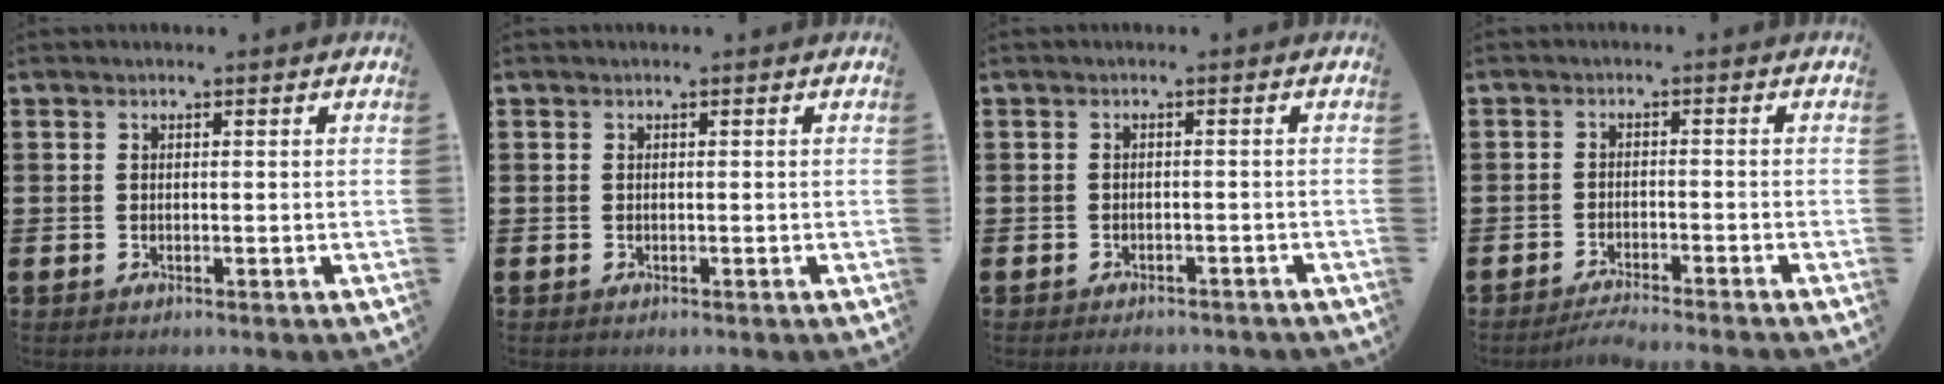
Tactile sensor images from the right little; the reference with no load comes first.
{"total": 0.0}
{"total": 1.1, "force": [-1.1, 0.2, 0.1], "torque": [-0.006, 0.000, -0.023]}
{"total": 2.2, "force": [-2.1, -0.2, 0.8], "torque": [-0.012, 0.004, -0.042]}